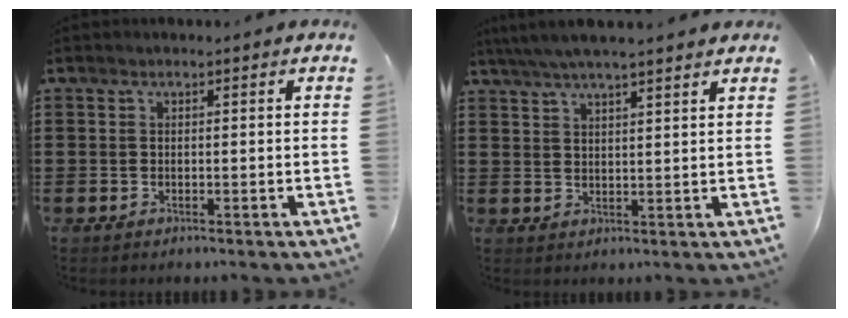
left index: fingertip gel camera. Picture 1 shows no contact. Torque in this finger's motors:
{"motor_torque": [2.14, 0.00, 0.78, 0.16]}